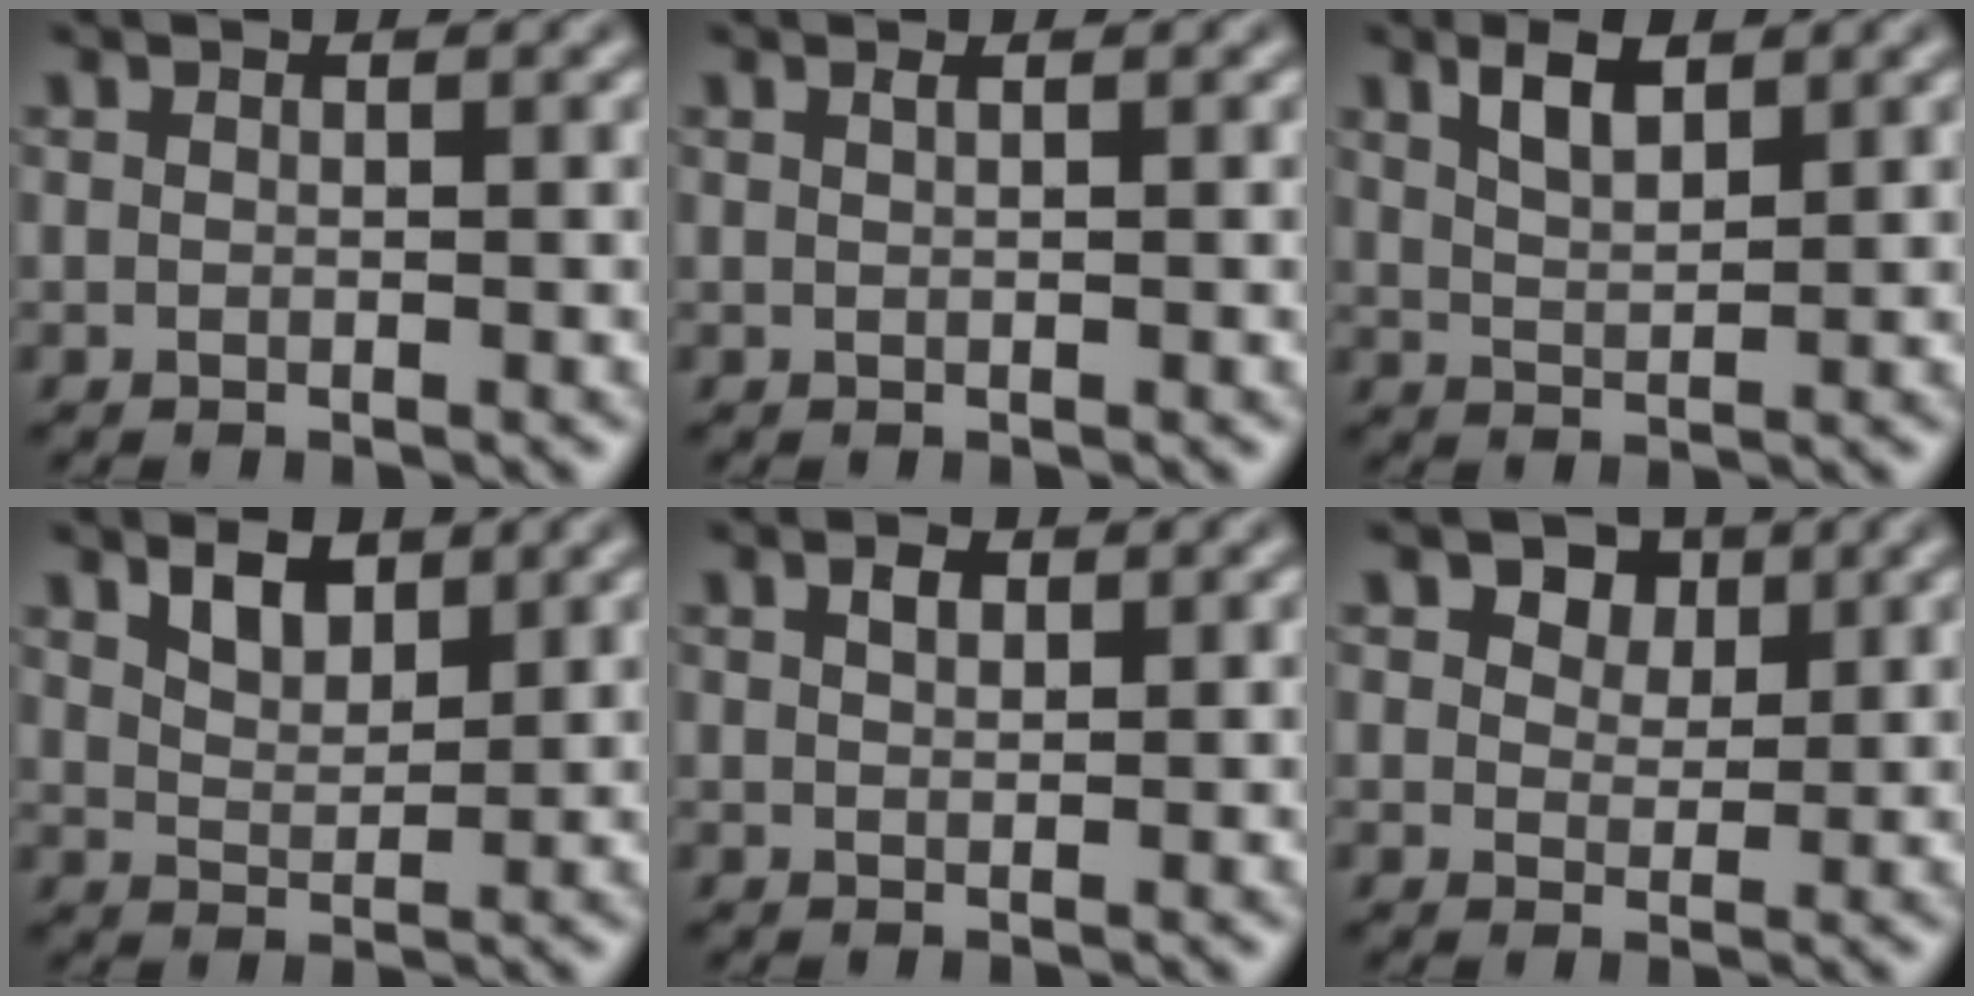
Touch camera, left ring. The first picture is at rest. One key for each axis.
{"total": 0.6, "fx": 0.4, "fy": 0.2, "fz": 0.4, "tx": -0.005, "ty": 0.000, "tz": 0.007}
{"total": 3.1, "fx": 1.9, "fy": 1.1, "fz": 2.1, "tx": -0.043, "ty": 0.000, "tz": 0.037}
{"total": 2.9, "fx": 1.9, "fy": 1.4, "fz": 1.7, "tx": -0.036, "ty": 0.000, "tz": 0.035}
{"total": 1.4, "fx": 0.8, "fy": 0.7, "fz": 0.9, "tx": -0.017, "ty": 0.004, "tz": 0.015}
{"total": 3.6, "fx": 2.1, "fy": 2.3, "fz": 1.8, "tx": -0.035, "ty": -0.005, "tz": 0.027}